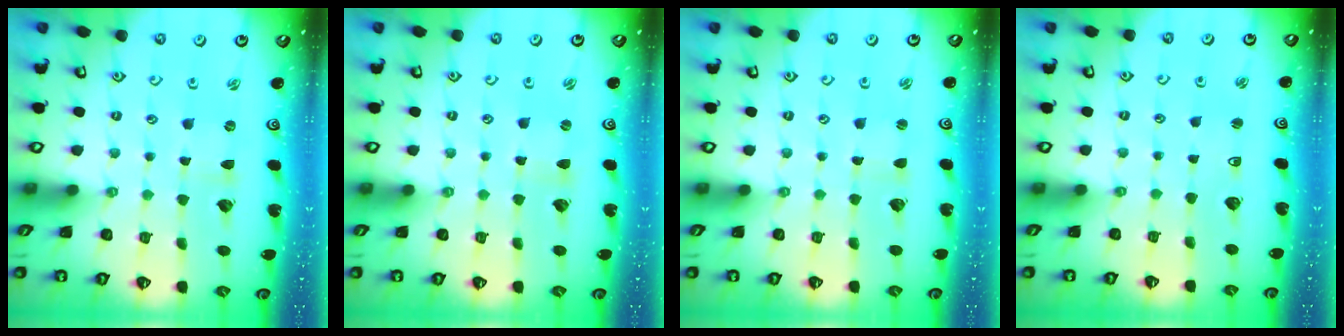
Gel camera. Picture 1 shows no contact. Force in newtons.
{"total": 0.7, "press": 0.7, "slide": 0.3}
{"total": 0.7, "press": 0.7, "slide": 0.1}
{"total": 2.2, "press": 2.1, "slide": 0.6}